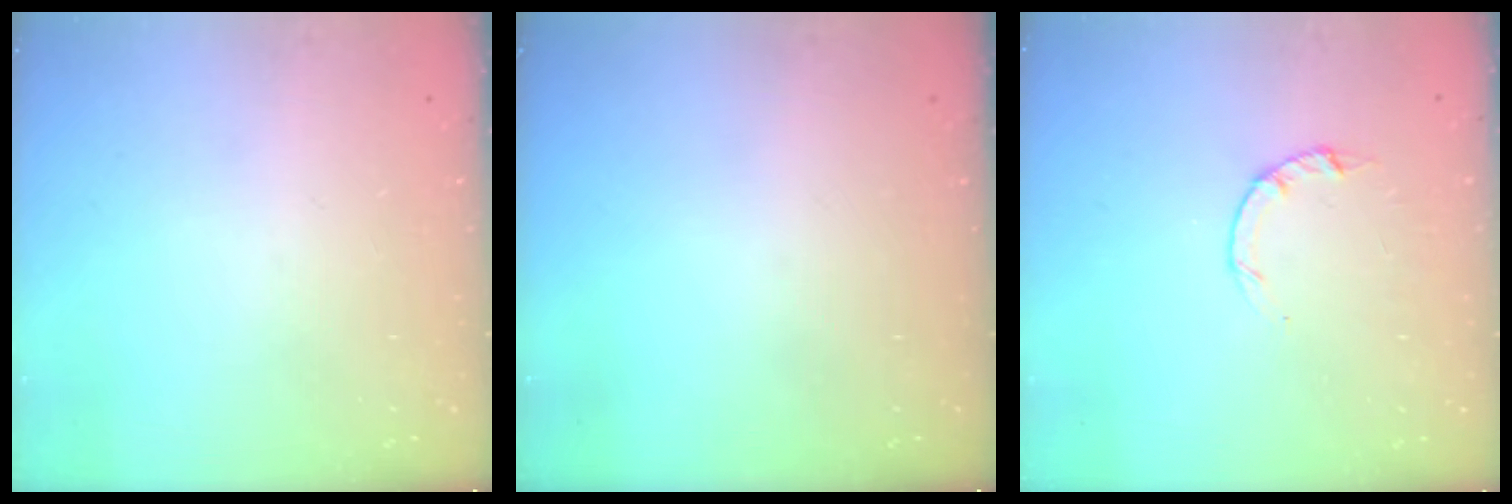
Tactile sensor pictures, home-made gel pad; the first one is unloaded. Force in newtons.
{"total": 0.0}
{"total": 2.2, "press": 2.1, "slide": 0.4}